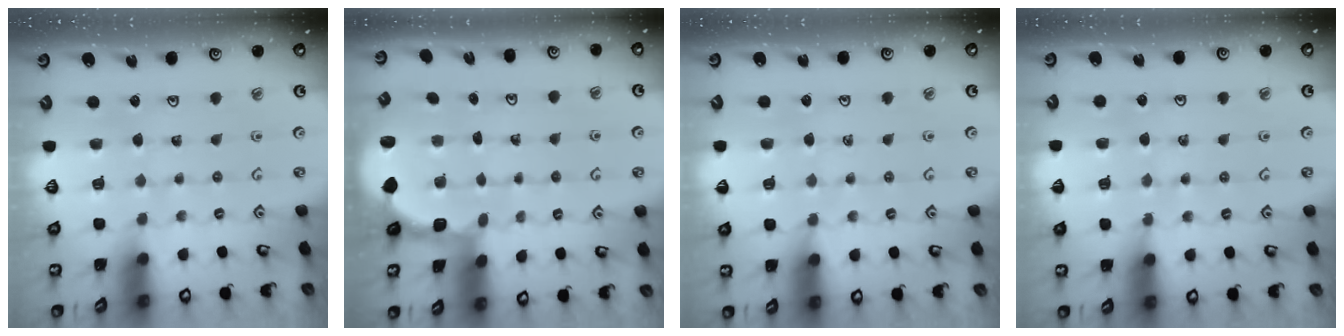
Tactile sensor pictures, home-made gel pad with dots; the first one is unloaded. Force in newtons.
{"total": 1.8, "press": 1.6, "slide": 0.8}
{"total": 4.4, "press": 4.4, "slide": 0.5}
{"total": 4.8, "press": 4.4, "slide": 1.9}